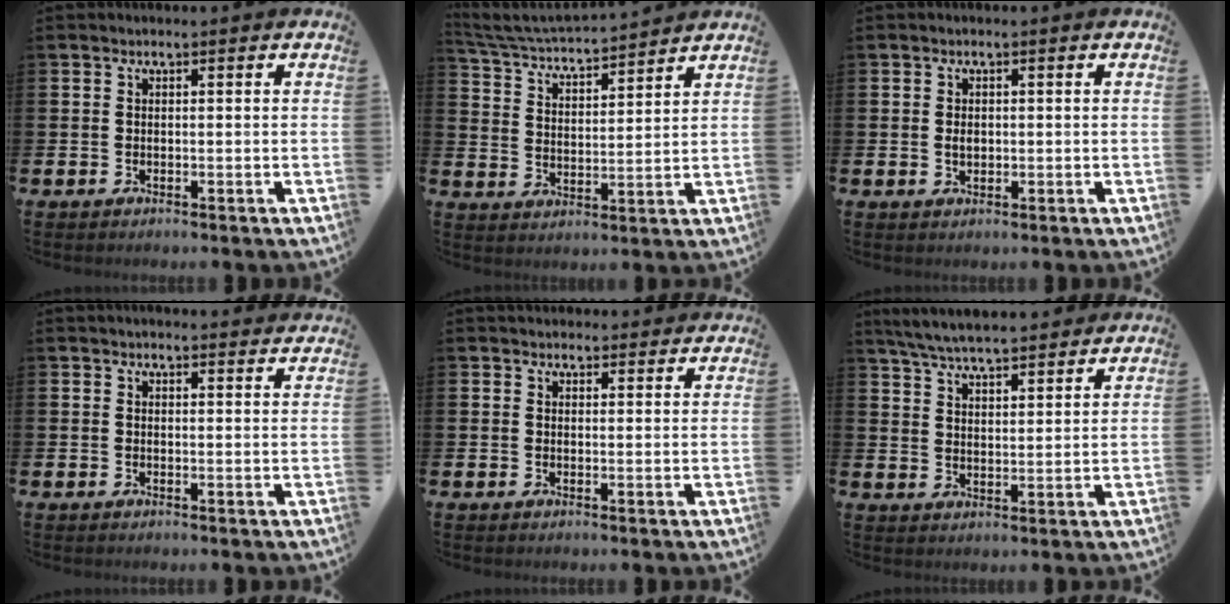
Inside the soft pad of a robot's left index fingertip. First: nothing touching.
{"total": 4.7, "force": [4.6, 0.3, 0.6], "torque": [-0.036, -0.040, 0.076]}
{"total": 1.3, "force": [0.1, 0.9, 0.9], "torque": [-0.004, 0.001, -0.003]}
{"total": 1.7, "force": [1.7, 0.1, 0.0], "torque": [0.010, -0.010, 0.028]}
{"total": 2.0, "force": [1.9, 0.6, -0.1], "torque": [0.019, -0.010, 0.032]}
{"total": 6.4, "force": [6.2, 0.5, 1.5], "torque": [-0.054, -0.028, 0.112]}